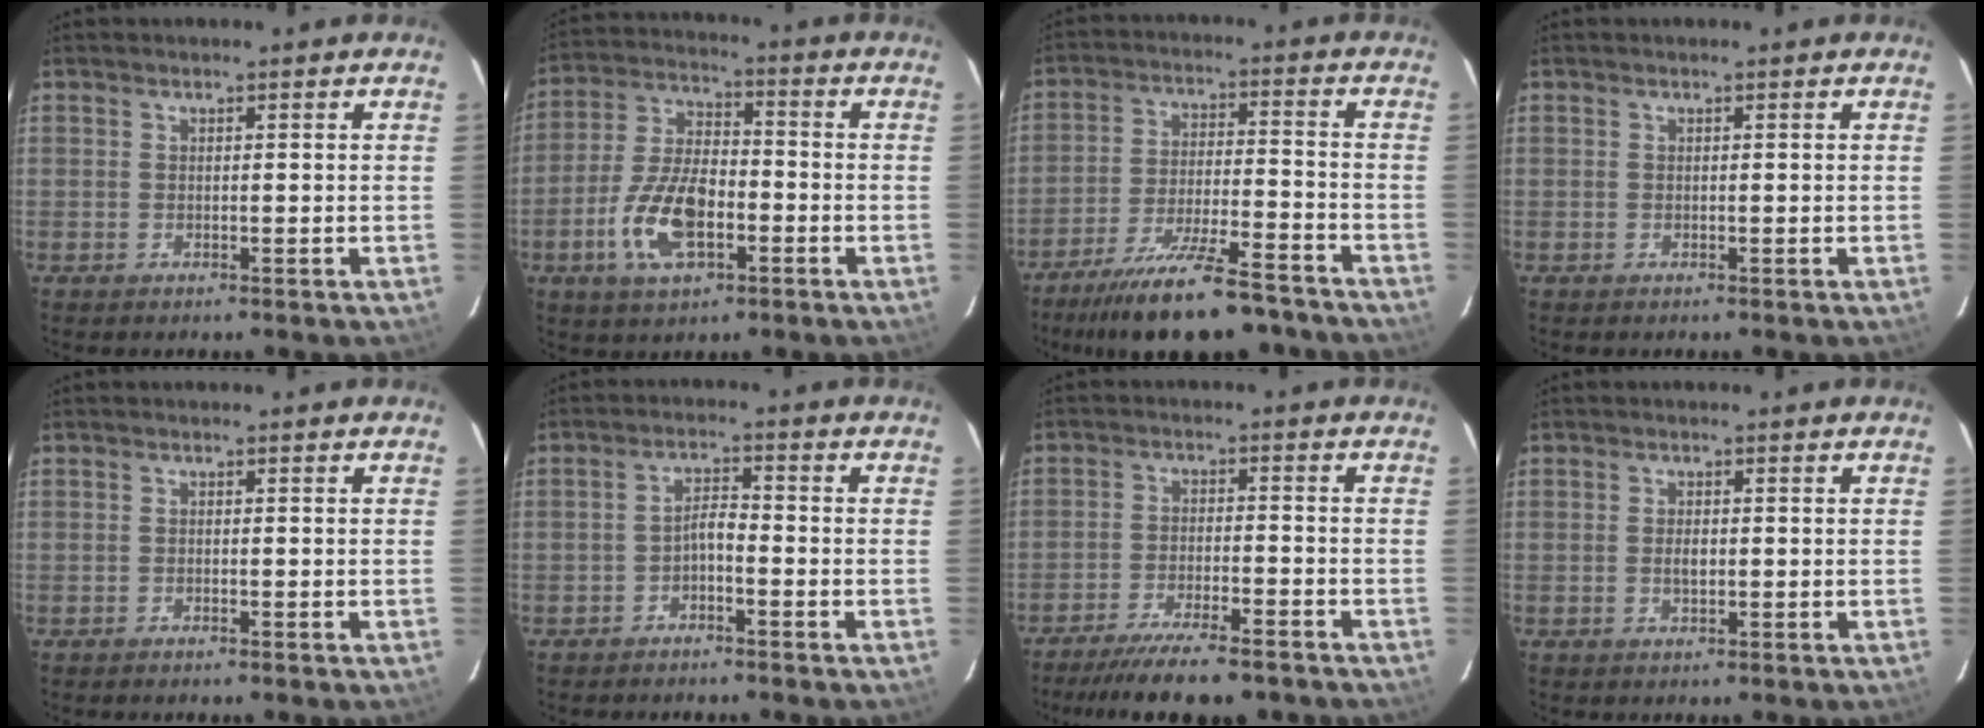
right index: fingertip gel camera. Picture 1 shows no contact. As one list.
[{"total": 13.0, "force": [-4.8, 6.1, 10.5], "torque": [-0.221, 0.000, -0.086]}, {"total": 19.4, "force": [-16.4, 4.0, 9.6], "torque": [-0.182, -0.022, -0.246]}, {"total": 0.0}, {"total": 0.5, "force": [-0.5, 0.0, 0.2], "torque": [-0.002, 0.000, -0.010]}, {"total": 2.7, "force": [-1.9, 0.7, 1.7], "torque": [-0.039, 0.011, -0.033]}, {"total": 13.8, "force": [-11.7, 2.7, 6.9], "torque": [-0.145, -0.022, -0.180]}, {"total": 1.8, "force": [-0.2, 1.0, 1.5], "torque": [-0.026, -0.002, -0.003]}]